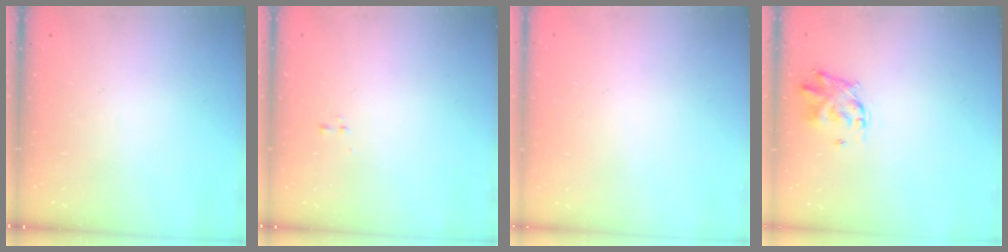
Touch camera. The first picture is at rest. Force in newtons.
{"total": 0.0}
{"total": 1.8, "press": 1.7, "slide": 0.2}
{"total": 2.8, "press": 2.8, "slide": 0.7}